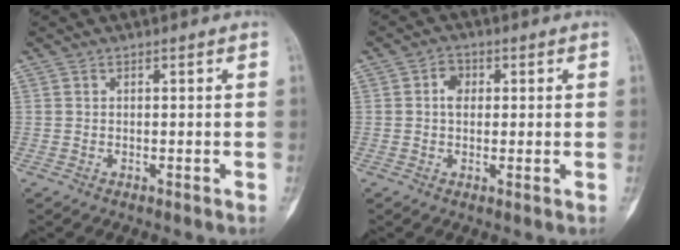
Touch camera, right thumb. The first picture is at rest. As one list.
[{"total": 3.5, "force": [0.6, 2.6, 2.2], "torque": [-0.017, 0.002, 0.004]}]